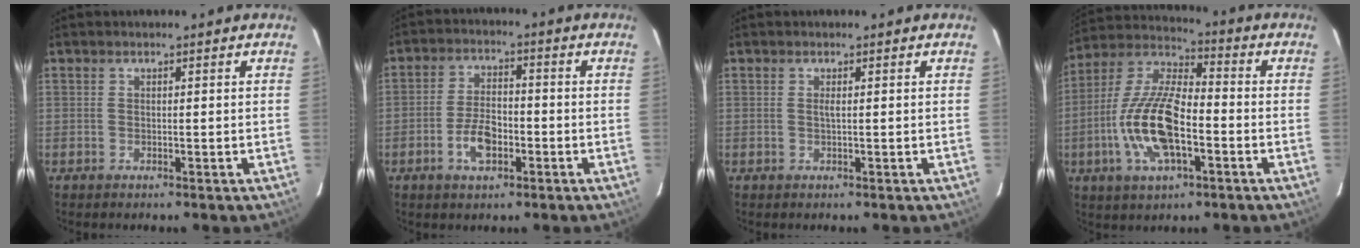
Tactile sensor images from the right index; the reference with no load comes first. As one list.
[{"total": 6.9, "force": [-2.9, 3.6, 5.2], "torque": [-0.105, 0.007, -0.048]}, {"total": 0.7, "force": [0.1, -0.2, 0.7], "torque": [-0.014, 0.001, 0.000]}, {"total": 16.1, "force": [-4.6, 6.3, 14.1], "torque": [-0.294, -0.002, -0.091]}]